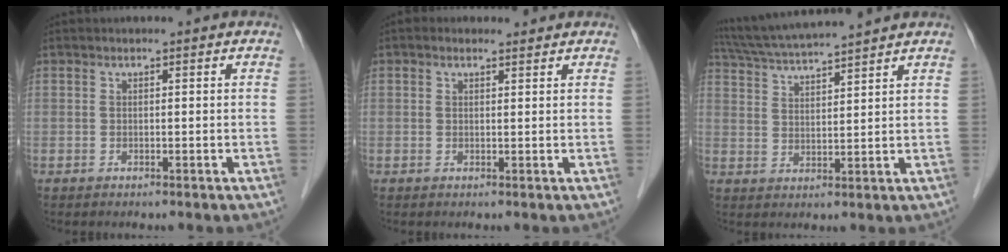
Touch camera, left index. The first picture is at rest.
{"total": 1.7, "force": [1.2, 0.9, 0.7], "torque": [-0.021, 0.012, 0.017]}
{"total": 11.4, "force": [10.4, -0.8, 4.4], "torque": [-0.087, 0.026, 0.175]}